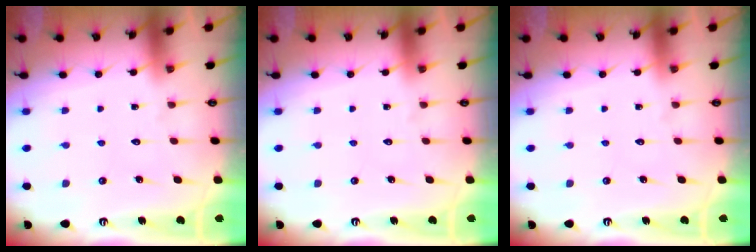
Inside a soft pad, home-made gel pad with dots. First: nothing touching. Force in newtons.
{"total": 0.0}
{"total": 0.0}